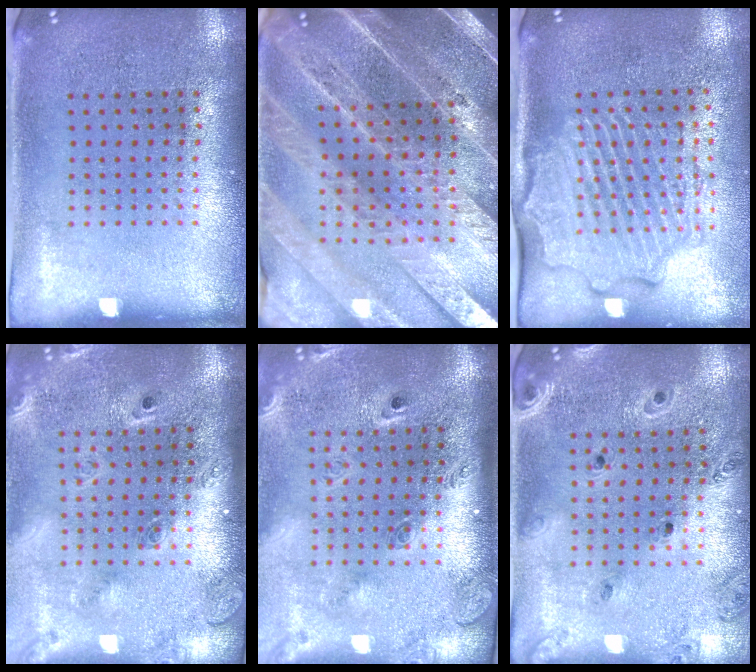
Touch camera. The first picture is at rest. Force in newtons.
{"total": 5.0, "press": 4.3, "slide": 2.4}
{"total": 2.6, "press": 2.3, "slide": 1.2}
{"total": 2.5, "press": 1.8, "slide": 1.7}
{"total": 2.7, "press": 1.8, "slide": 1.9}
{"total": 0.6, "press": 0.6, "slide": 0.1}